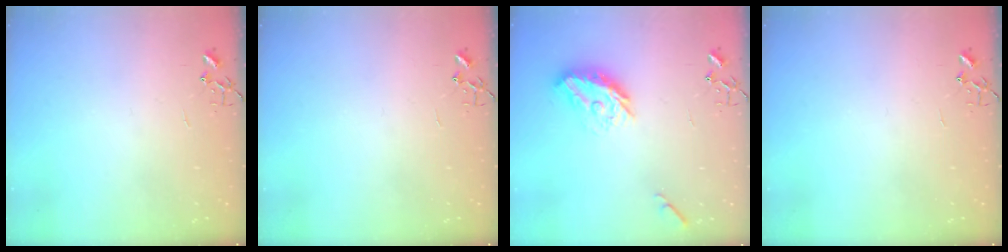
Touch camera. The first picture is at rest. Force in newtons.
{"total": 0.0}
{"total": 12.8, "press": 12.8, "slide": 0.6}
{"total": 0.0}